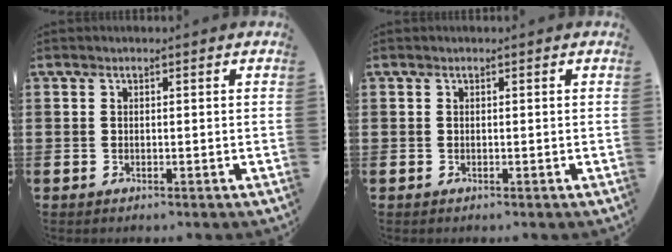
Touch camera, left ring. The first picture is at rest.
{"total": 0.0}